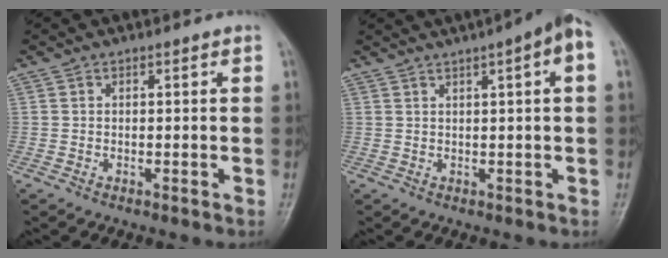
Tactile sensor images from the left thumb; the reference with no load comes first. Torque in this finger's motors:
{"motor_torque": [3.26, -0.68, 1.38, -1.38, 0.27]}